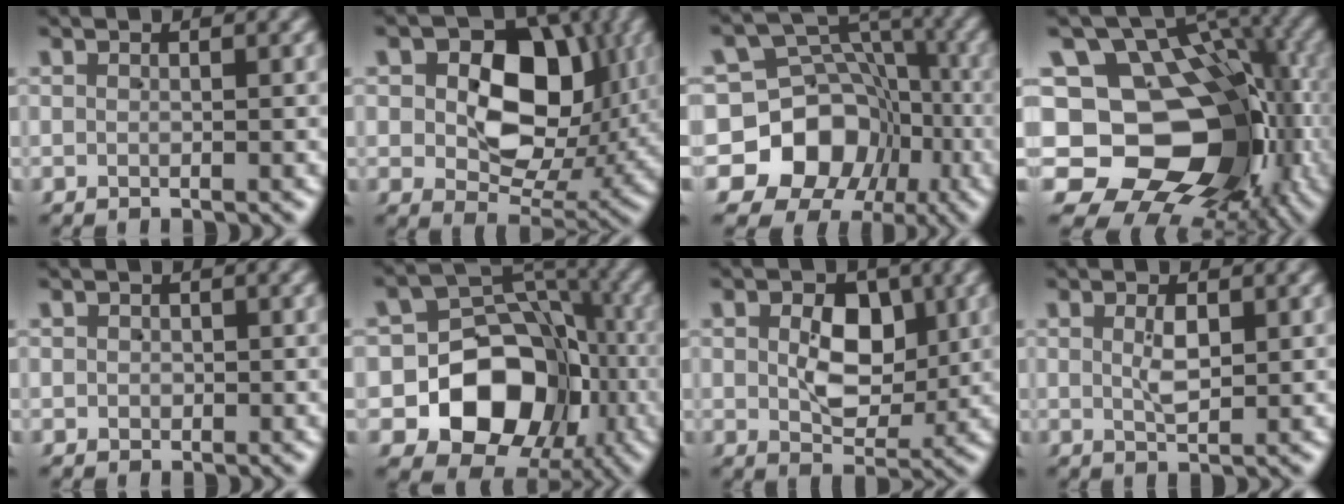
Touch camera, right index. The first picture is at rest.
{"total": 11.4, "force": [2.4, 8.1, 7.6], "torque": [-0.104, -0.010, 0.042]}
{"total": 17.8, "force": [-3.9, 15.5, 7.7], "torque": [-0.161, -0.059, -0.060]}
{"total": 26.0, "force": [-5.2, 19.4, 16.5], "torque": [-0.302, -0.087, -0.065]}
{"total": 0.9, "force": [-0.3, 0.8, 0.1], "torque": [-0.001, -0.005, 0.000]}
{"total": 17.0, "force": [-3.6, 13.3, 9.9], "torque": [-0.177, -0.055, -0.046]}
{"total": 5.0, "force": [0.9, 3.5, 3.4], "torque": [-0.049, -0.015, 0.023]}
{"total": 2.1, "force": [0.3, 0.8, 1.9], "torque": [-0.035, -0.001, 0.010]}